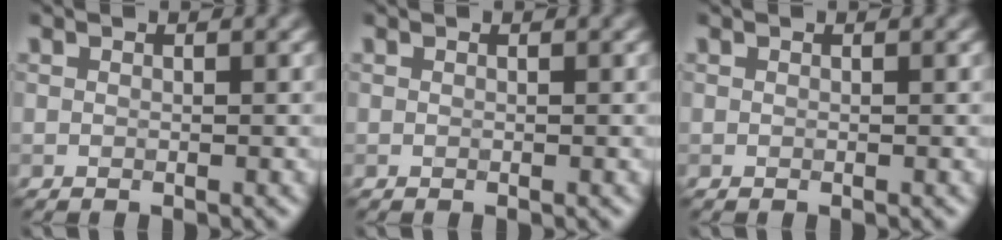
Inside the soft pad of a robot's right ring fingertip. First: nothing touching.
{"total": 0.0}
{"total": 0.0}